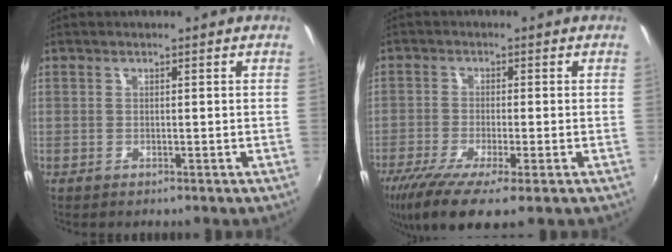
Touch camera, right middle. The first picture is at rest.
{"total": 10.0, "force": [-6.1, 1.5, 7.8], "torque": [-0.169, -0.043, -0.108]}